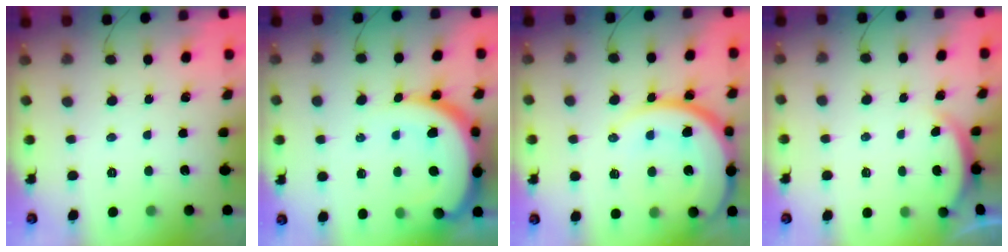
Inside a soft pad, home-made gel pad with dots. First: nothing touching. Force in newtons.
{"total": 16.4, "press": 16.4, "slide": 1.5}
{"total": 19.7, "press": 19.6, "slide": 1.7}
{"total": 2.0, "press": 2.0, "slide": 0.5}